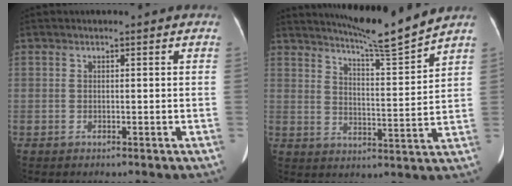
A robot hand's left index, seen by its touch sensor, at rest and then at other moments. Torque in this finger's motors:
{"motor_torque": [0.31, -1.83, 0.04, 0.07]}